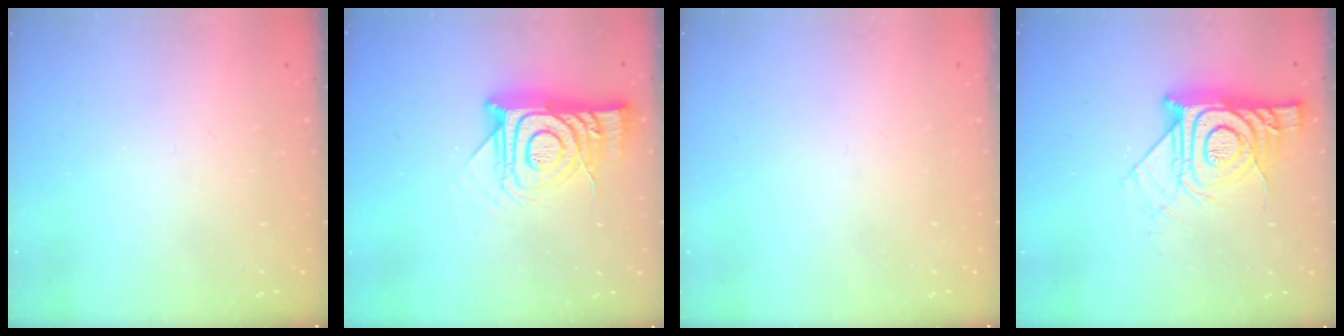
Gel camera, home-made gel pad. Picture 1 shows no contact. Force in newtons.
{"total": 16.1, "press": 16.1, "slide": 1.3}
{"total": 1.5, "press": 1.5, "slide": 0.1}
{"total": 15.3, "press": 15.2, "slide": 1.1}